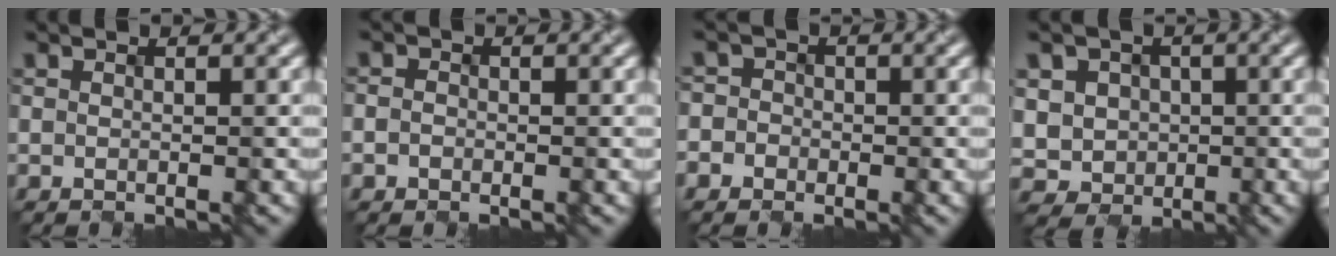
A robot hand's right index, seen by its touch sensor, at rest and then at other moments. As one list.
[{"total": 1.0, "force": [-0.8, 0.6, -0.2], "torque": [-0.001, 0.000, -0.010]}, {"total": 2.1, "force": [-0.9, 1.9, -0.2], "torque": [0.027, 0.004, -0.033]}, {"total": 5.4, "force": [0.0, 5.0, 2.0], "torque": [-0.056, 0.019, -0.008]}]